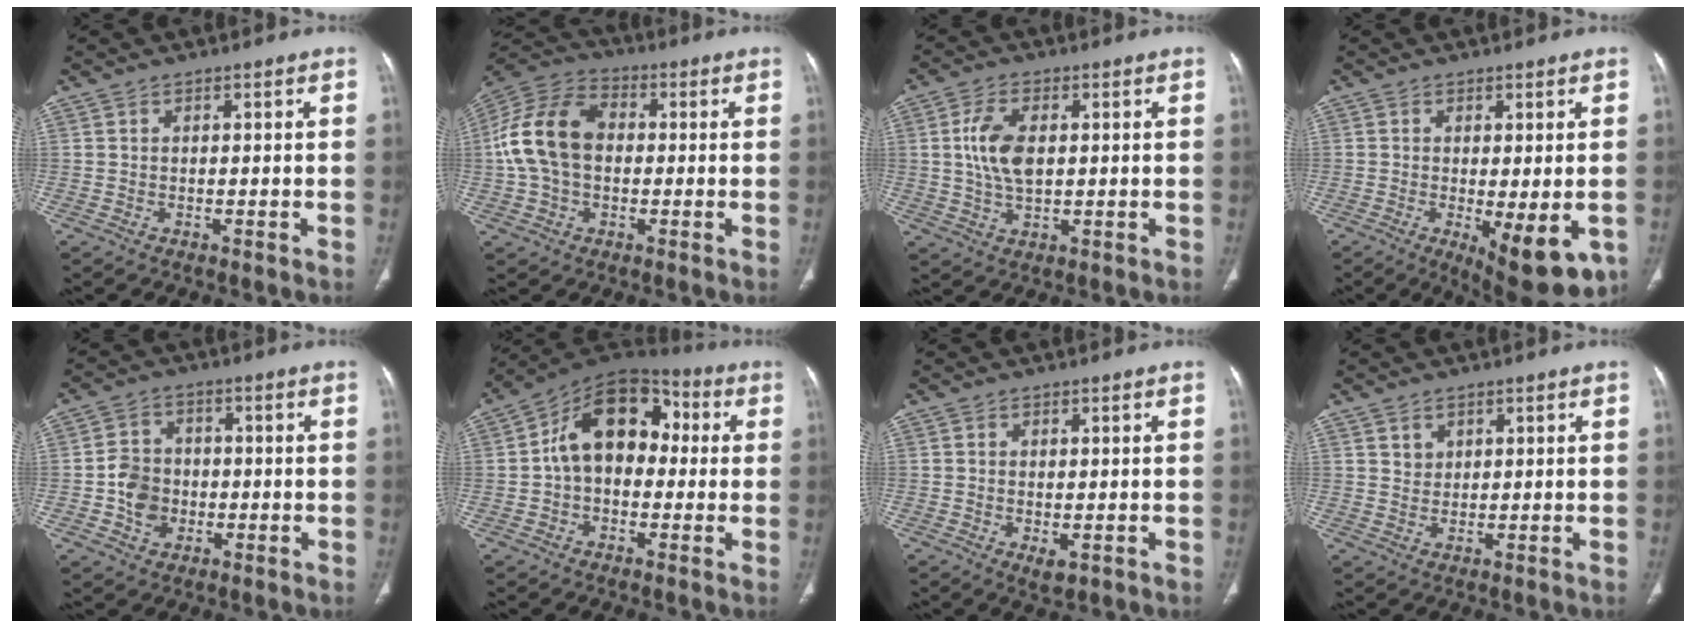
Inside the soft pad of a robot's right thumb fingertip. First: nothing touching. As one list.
[{"total": 14.9, "force": [0.4, 10.4, 10.7], "torque": [-0.207, 0.035, 0.000]}, {"total": 8.1, "force": [1.1, 4.5, 6.6], "torque": [-0.132, -0.001, 0.021]}, {"total": 11.2, "force": [-3.6, 3.7, 9.9], "torque": [-0.129, -0.021, -0.041]}, {"total": 7.1, "force": [-1.4, 6.0, 3.5], "torque": [-0.042, 0.015, -0.027]}, {"total": 14.9, "force": [1.0, 10.4, 10.6], "torque": [-0.134, 0.046, 0.001]}, {"total": 2.5, "force": [-0.7, 1.3, 2.0], "torque": [-0.034, -0.005, -0.006]}, {"total": 2.1, "force": [1.2, 1.7, 0.5], "torque": [0.004, -0.009, 0.022]}]